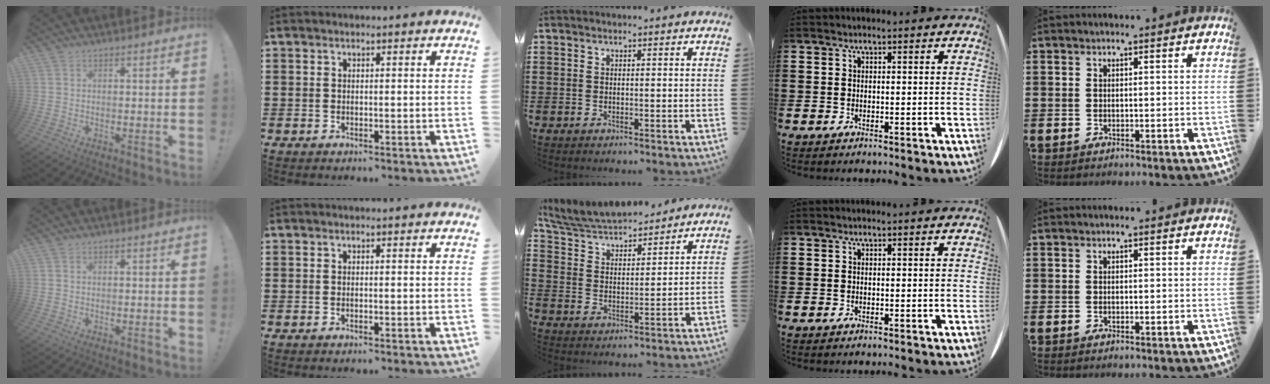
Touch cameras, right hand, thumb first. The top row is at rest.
{"middle": {"total": 5.8, "force": [5.7, 1.0, 1.0], "torque": [-0.048, -0.029, 0.099]}}